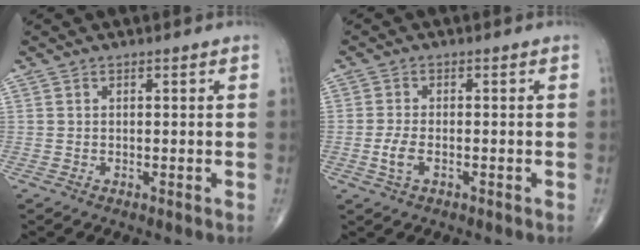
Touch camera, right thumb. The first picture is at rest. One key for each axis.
{"total": 3.2, "fx": -1.0, "fy": 1.7, "fz": 2.6, "tx": -0.056, "ty": 0.006, "tz": -0.018}